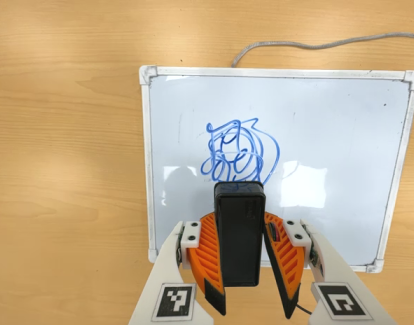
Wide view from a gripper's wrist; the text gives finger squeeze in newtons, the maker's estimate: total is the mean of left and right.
{"total": 7.5, "left": 6.9, "right": 8.1}